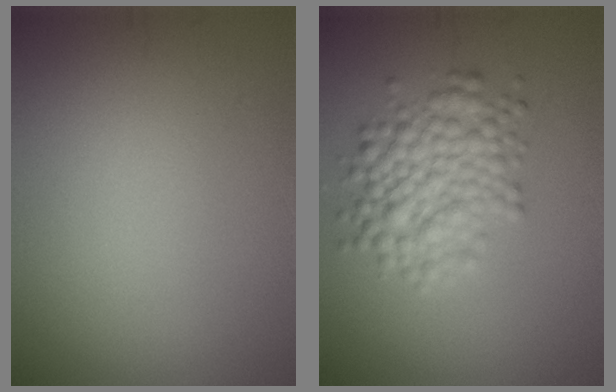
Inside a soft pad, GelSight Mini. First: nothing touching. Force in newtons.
{"total": 5.1, "press": 5.1, "slide": 0.2}